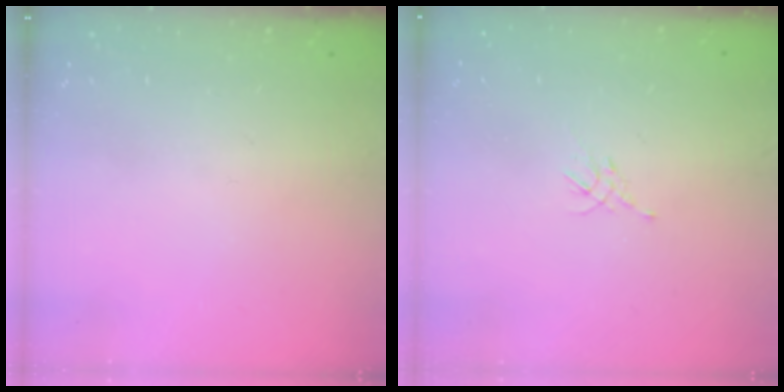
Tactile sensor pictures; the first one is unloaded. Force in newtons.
{"total": 3.1, "press": 3.0, "slide": 0.8}